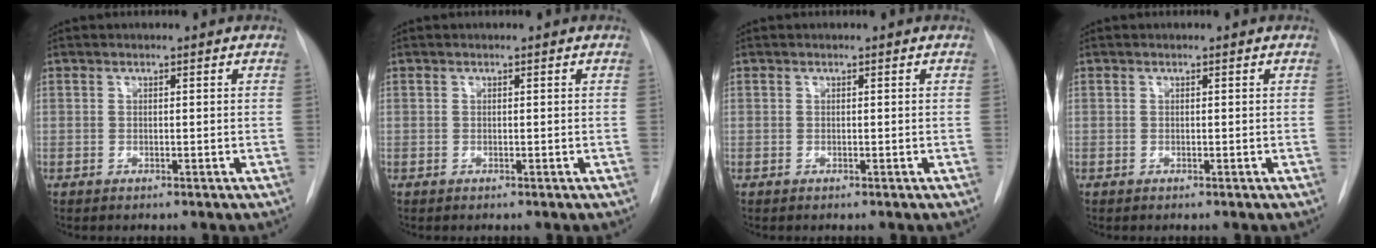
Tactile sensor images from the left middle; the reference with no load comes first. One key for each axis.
{"total": 0.0}
{"total": 0.0}
{"total": 0.0}